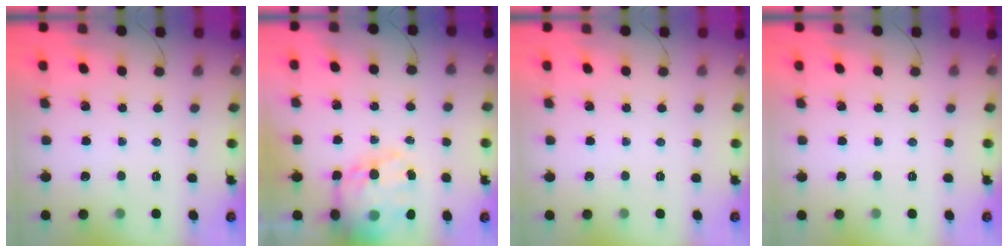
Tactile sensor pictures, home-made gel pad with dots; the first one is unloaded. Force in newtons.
{"total": 20.5, "press": 20.0, "slide": 4.6}
{"total": 0.0}
{"total": 0.0}